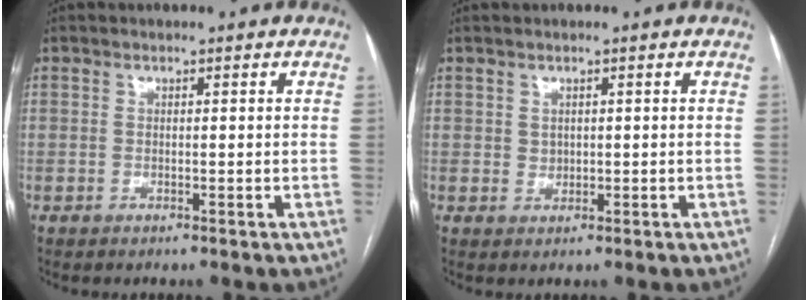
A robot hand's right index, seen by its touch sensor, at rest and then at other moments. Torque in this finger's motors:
{"motor_torque": [-0.03, -0.03, 0.08, 0.00]}